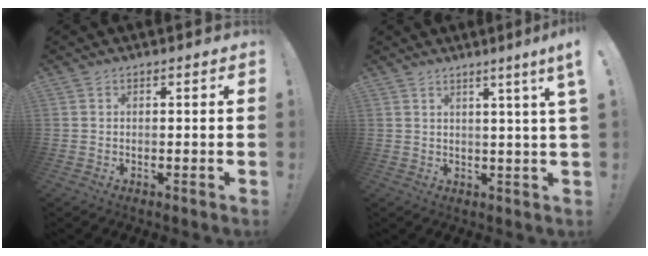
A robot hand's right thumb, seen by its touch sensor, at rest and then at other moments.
{"total": 5.2, "force": [2.3, -1.1, 4.5], "torque": [-0.055, -0.018, 0.029]}